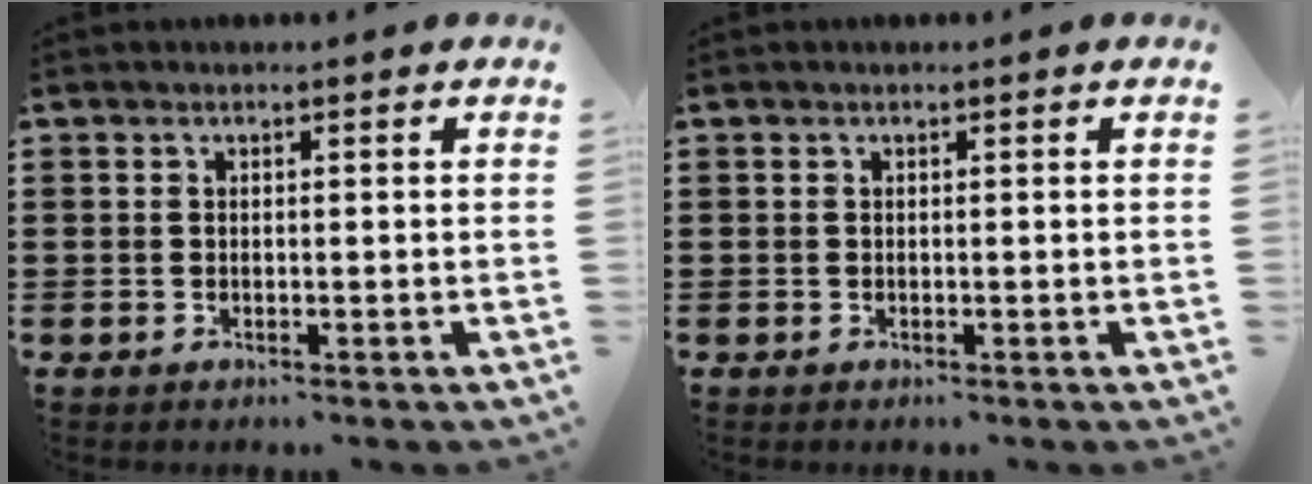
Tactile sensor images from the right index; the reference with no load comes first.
{"total": 0.0}